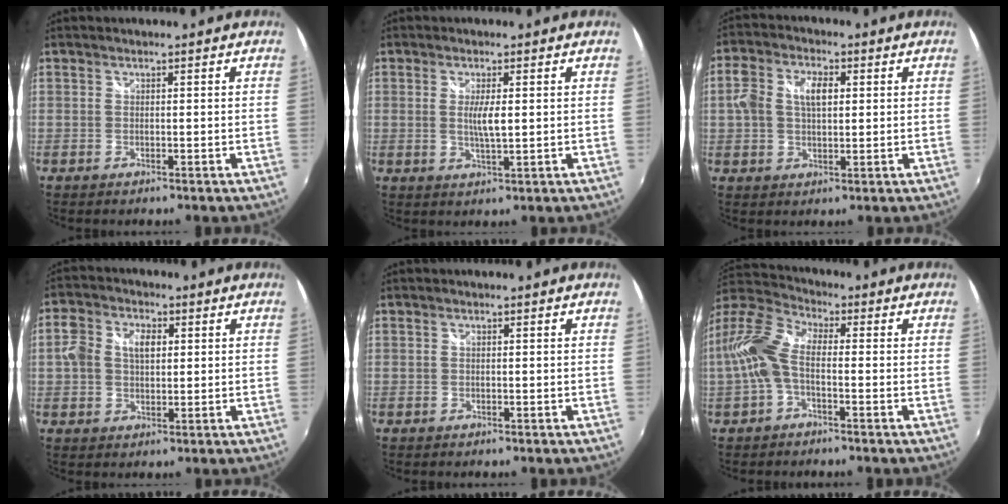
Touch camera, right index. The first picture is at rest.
{"total": 3.6, "force": [0.4, 0.7, 3.5], "torque": [-0.065, -0.007, 0.006]}
{"total": 7.5, "force": [1.3, 4.5, 5.8], "torque": [-0.111, 0.021, 0.022]}
{"total": 6.6, "force": [1.0, 4.6, 4.6], "torque": [-0.087, 0.022, 0.017]}
{"total": 0.0}
{"total": 10.8, "force": [-1.6, 5.2, 9.4], "torque": [-0.207, 0.017, -0.039]}